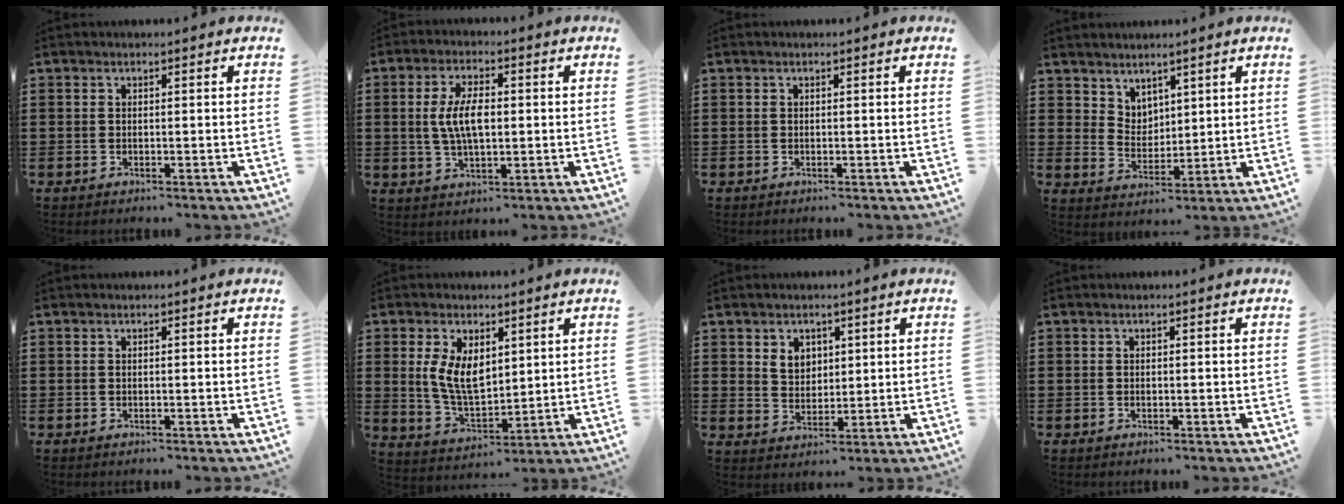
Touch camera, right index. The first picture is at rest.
{"total": 6.7, "force": [0.3, 2.8, 6.0], "torque": [-0.130, 0.005, -0.002]}
{"total": 0.0}
{"total": 4.0, "force": [3.4, 2.2, -0.1], "torque": [-0.013, -0.005, 0.066]}
{"total": 0.0}
{"total": 7.3, "force": [2.1, 4.2, 5.6], "torque": [-0.122, 0.007, 0.038]}
{"total": 3.7, "force": [2.0, 2.9, 1.1], "torque": [-0.033, 0.012, 0.037]}
{"total": 0.0}